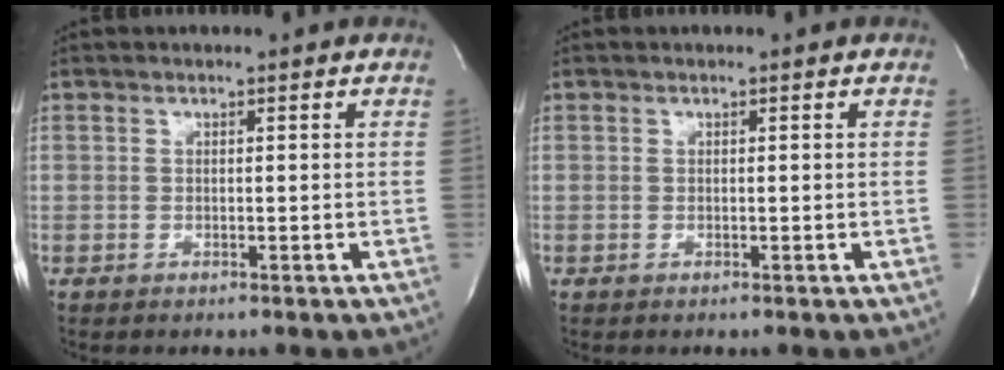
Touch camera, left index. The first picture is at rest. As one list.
[{"total": 0.0}]